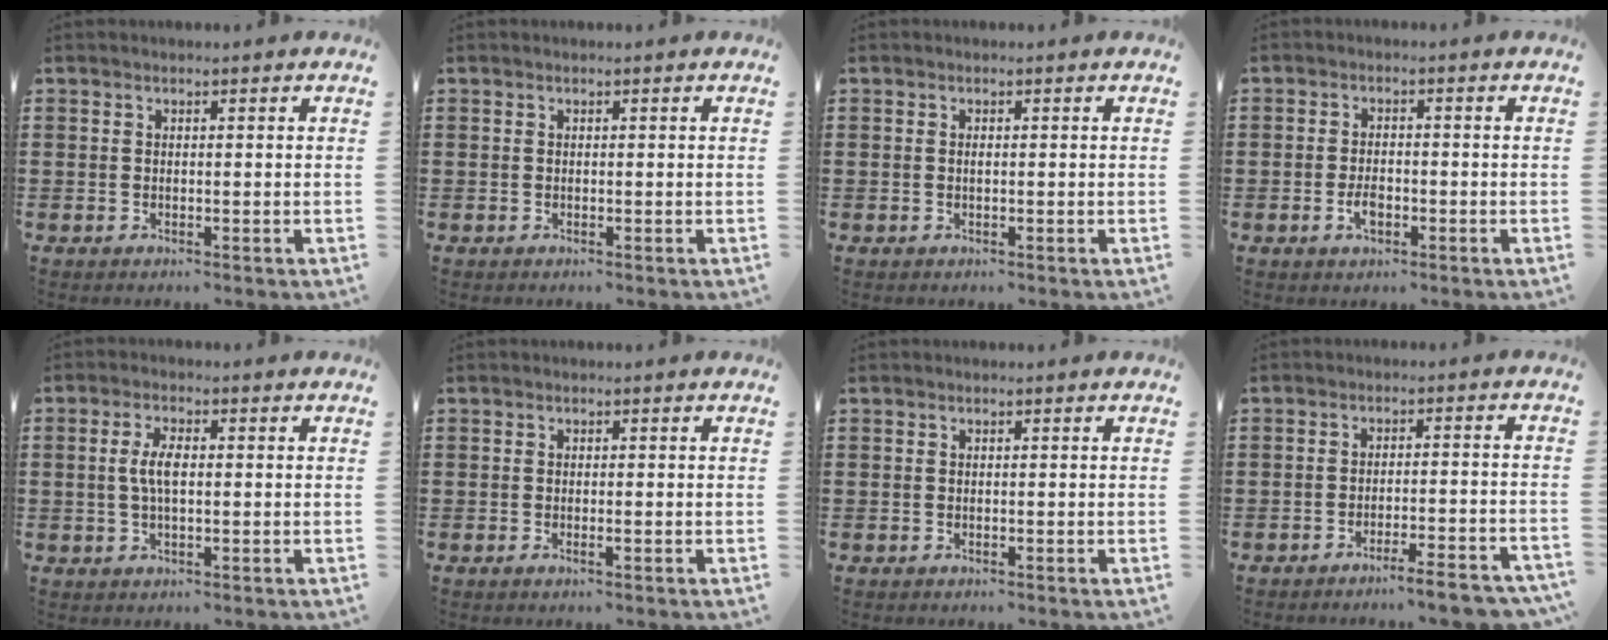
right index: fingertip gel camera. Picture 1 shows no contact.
{"total": 0.0}
{"total": 0.5, "force": [0.0, 0.1, 0.5], "torque": [-0.011, -0.003, 0.002]}
{"total": 2.9, "force": [-1.0, 1.5, 2.3], "torque": [-0.051, -0.001, -0.020]}
{"total": 4.2, "force": [0.2, 1.5, 3.9], "torque": [-0.083, 0.002, -0.002]}
{"total": 0.8, "force": [-0.2, 0.1, 0.7], "torque": [-0.012, -0.003, -0.004]}
{"total": 0.0}
{"total": 5.1, "force": [-4.3, -0.1, 2.7], "torque": [-0.041, -0.012, -0.079]}